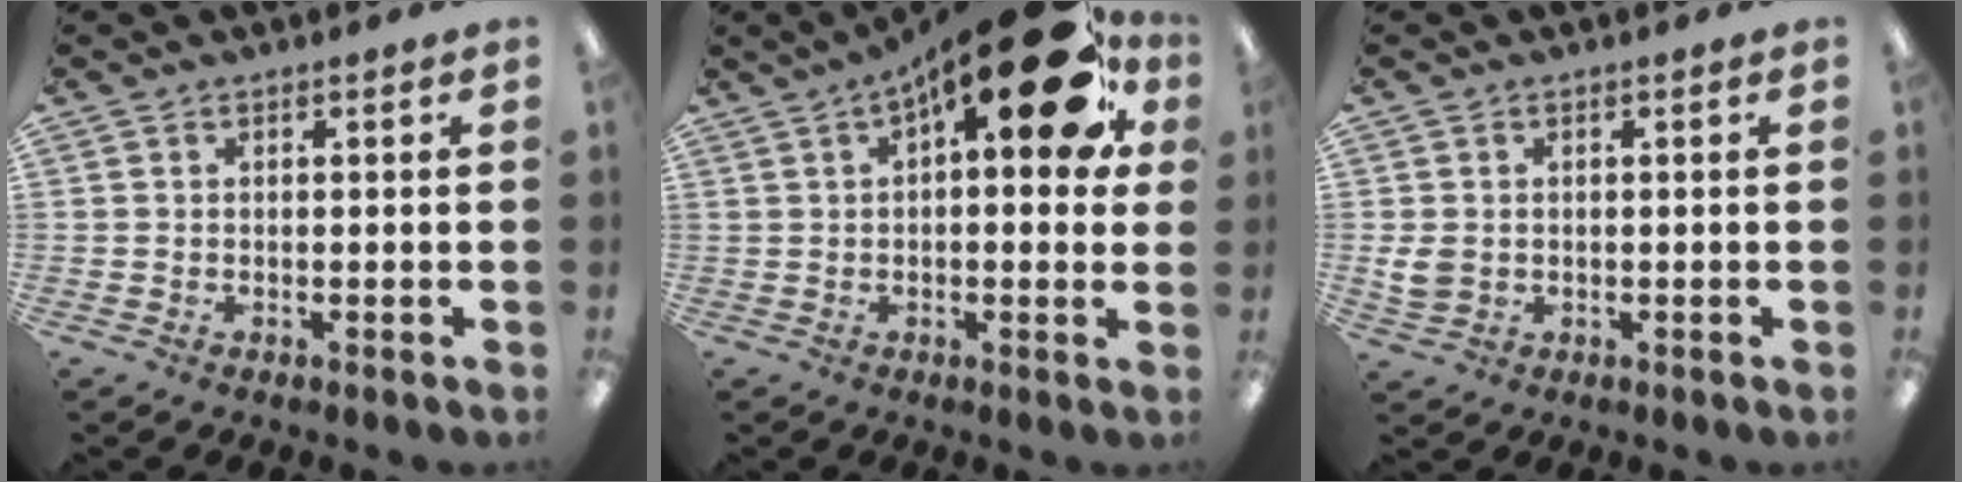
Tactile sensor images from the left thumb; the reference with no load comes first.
{"total": 21.2, "force": [9.8, 7.4, 17.2], "torque": [-0.239, -0.049, 0.153]}
{"total": 3.8, "force": [0.6, 3.0, 2.3], "torque": [-0.049, -0.002, 0.008]}